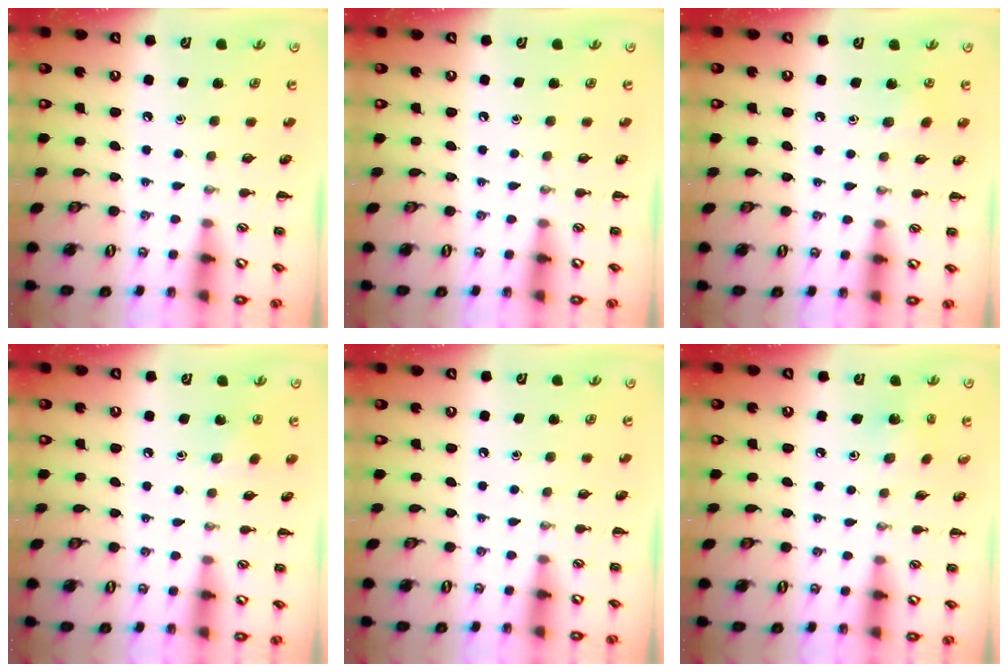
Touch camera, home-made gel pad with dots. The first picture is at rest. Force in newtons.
{"total": 0.0}
{"total": 6.8, "press": 6.7, "slide": 0.9}
{"total": 5.6, "press": 5.5, "slide": 1.2}
{"total": 0.0}
{"total": 3.3, "press": 3.1, "slide": 1.0}